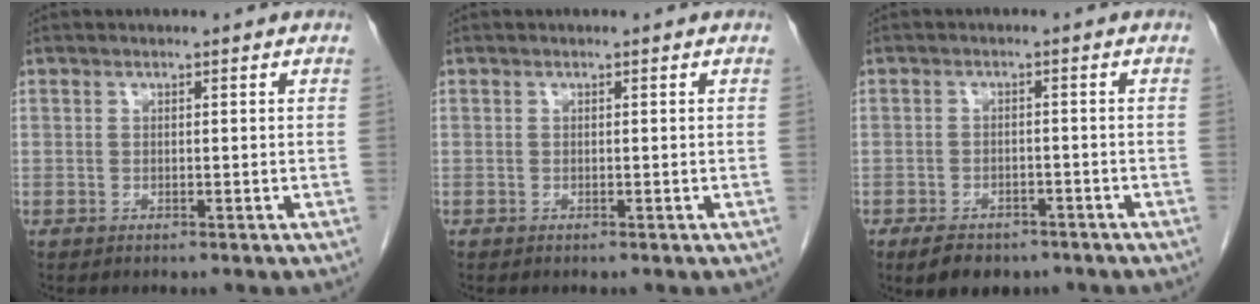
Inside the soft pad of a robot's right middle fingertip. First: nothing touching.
{"total": 0.0}
{"total": 6.4, "force": [-4.7, 3.2, 2.9], "torque": [-0.047, -0.003, -0.065]}